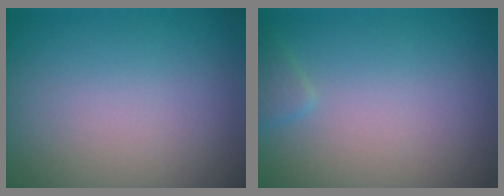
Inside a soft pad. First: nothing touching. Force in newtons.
{"total": 1.0, "press": 1.0, "slide": 0.0}